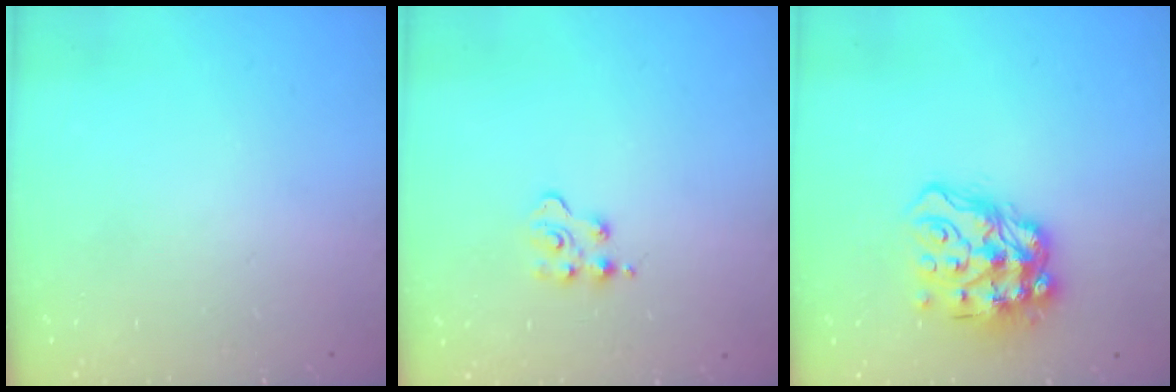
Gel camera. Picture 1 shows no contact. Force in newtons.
{"total": 3.0, "press": 2.9, "slide": 0.4}
{"total": 16.6, "press": 16.5, "slide": 1.6}